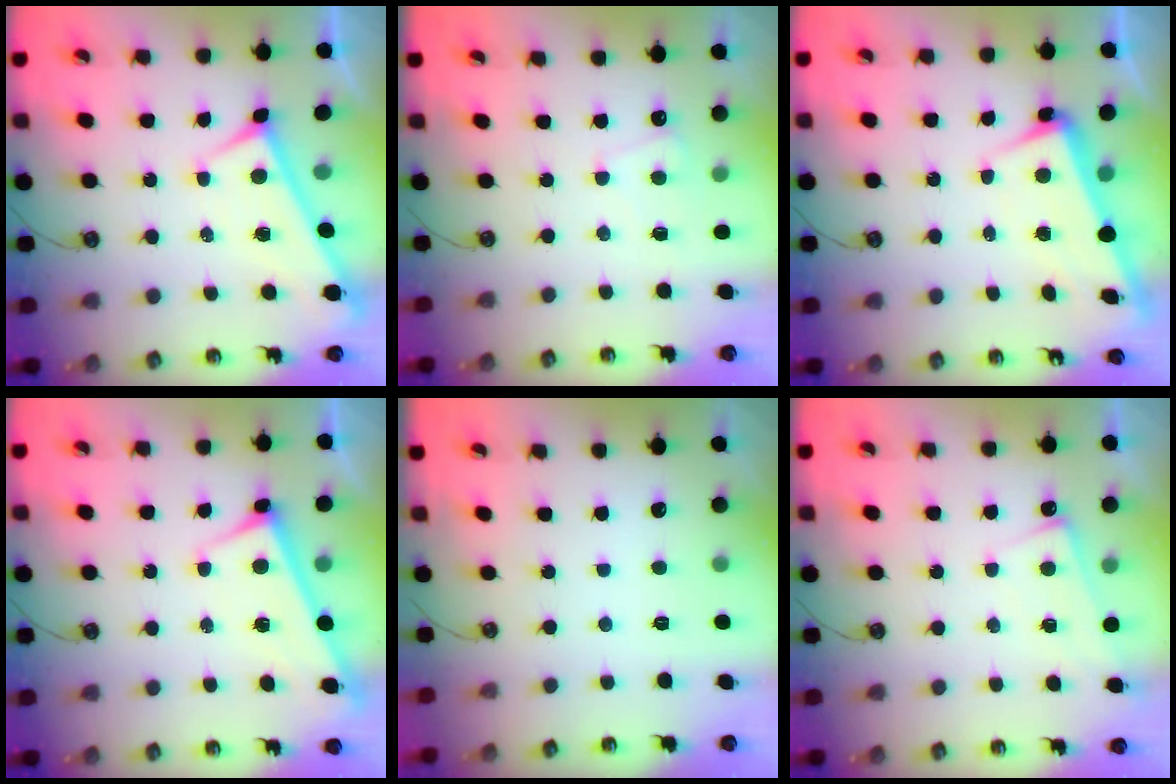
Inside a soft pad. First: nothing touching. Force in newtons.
{"total": 1.1, "press": 1.0, "slide": 0.4}
{"total": 2.9, "press": 2.8, "slide": 1.0}
{"total": 2.9, "press": 2.9, "slide": 0.2}
{"total": 0.0}
{"total": 1.0, "press": 0.9, "slide": 0.3}